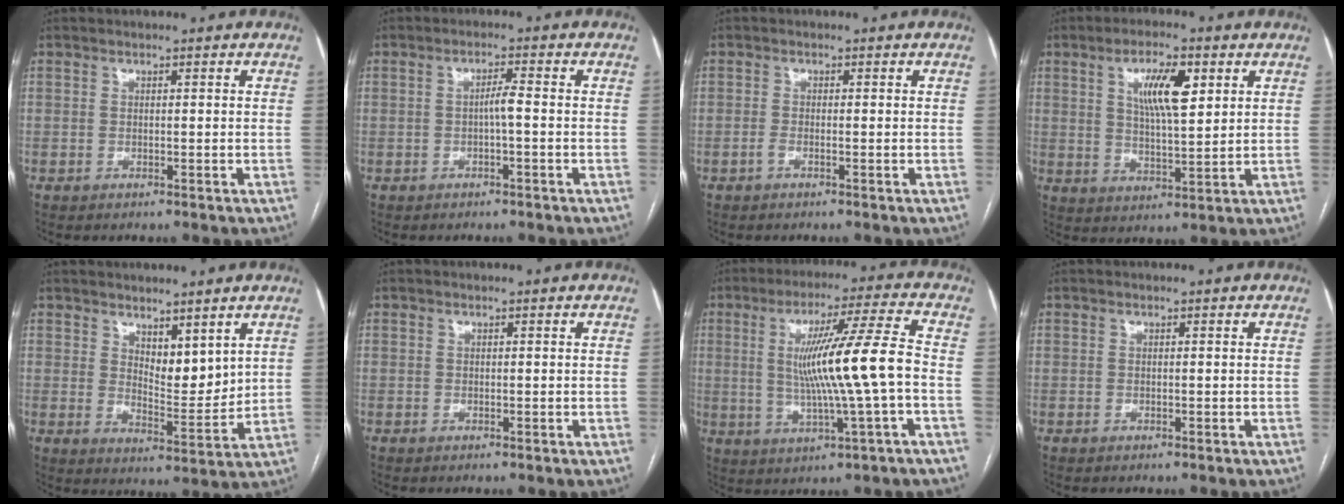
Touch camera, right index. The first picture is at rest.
{"total": 2.2, "force": [-0.5, 0.0, 2.2], "torque": [-0.035, 0.003, -0.009]}
{"total": 0.8, "force": [-0.4, 0.0, 0.6], "torque": [-0.013, 0.000, -0.011]}
{"total": 8.7, "force": [3.3, 2.3, 7.7], "torque": [-0.137, 0.005, 0.060]}
{"total": 6.1, "force": [3.9, 2.5, 4.0], "torque": [-0.065, -0.018, 0.075]}
{"total": 0.0}
{"total": 12.7, "force": [-0.4, -1.0, 12.6], "torque": [-0.220, 0.005, -0.005]}
{"total": 0.0}